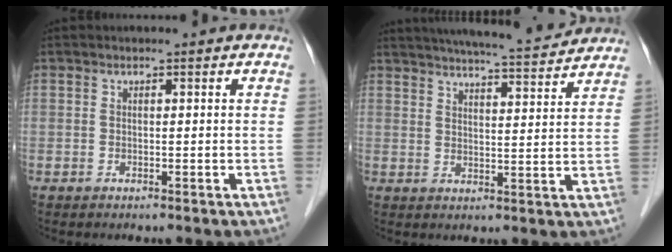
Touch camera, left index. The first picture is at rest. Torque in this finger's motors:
{"motor_torque": [0.44, -0.53, 0.47, 0.08]}